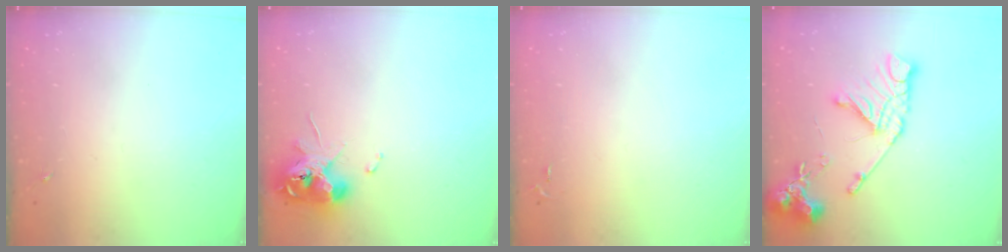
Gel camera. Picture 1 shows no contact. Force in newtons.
{"total": 11.4, "press": 11.3, "slide": 1.8}
{"total": 2.6, "press": 2.6, "slide": 0.4}
{"total": 16.4, "press": 16.3, "slide": 1.9}